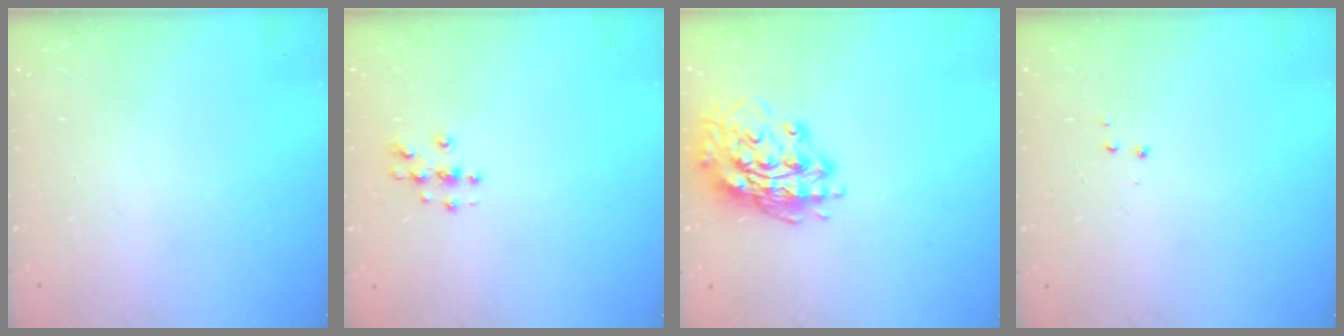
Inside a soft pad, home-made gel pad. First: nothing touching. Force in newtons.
{"total": 3.6, "press": 3.6, "slide": 0.4}
{"total": 16.3, "press": 16.1, "slide": 2.8}
{"total": 2.9, "press": 2.8, "slide": 0.4}